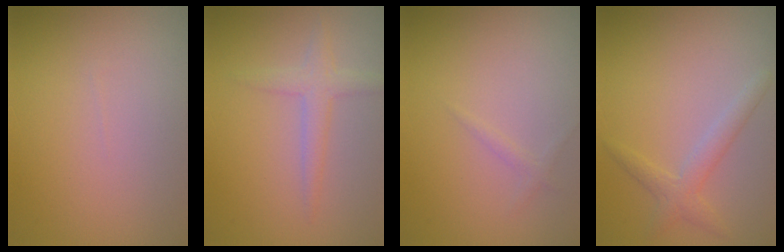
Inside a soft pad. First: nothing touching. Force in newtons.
{"total": 2.2, "press": 2.2, "slide": 0.1}
{"total": 0.6, "press": 0.6, "slide": 0.1}
{"total": 2.2, "press": 2.2, "slide": 0.1}